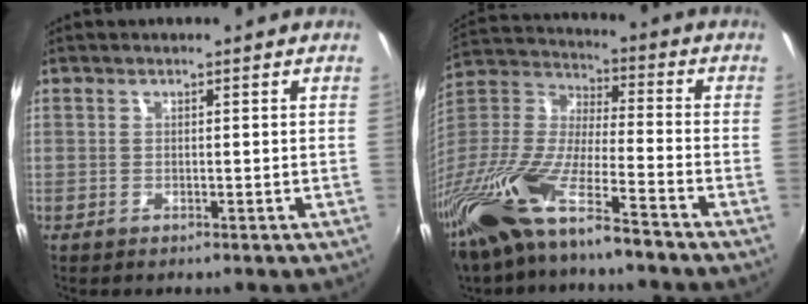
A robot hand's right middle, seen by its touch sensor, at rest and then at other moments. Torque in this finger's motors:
{"motor_torque": [1.37, -0.77, 1.02, 0.21]}